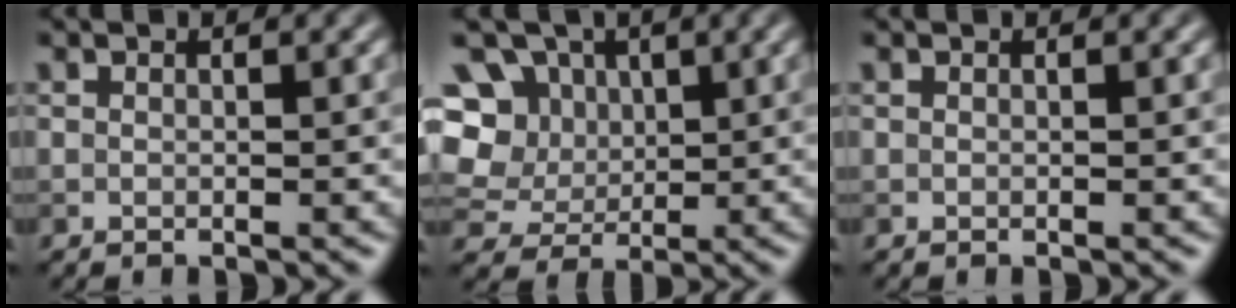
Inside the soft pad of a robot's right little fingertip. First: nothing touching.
{"total": 11.3, "force": [3.5, 9.7, 4.8], "torque": [-0.114, 0.037, 0.047]}
{"total": 0.0}